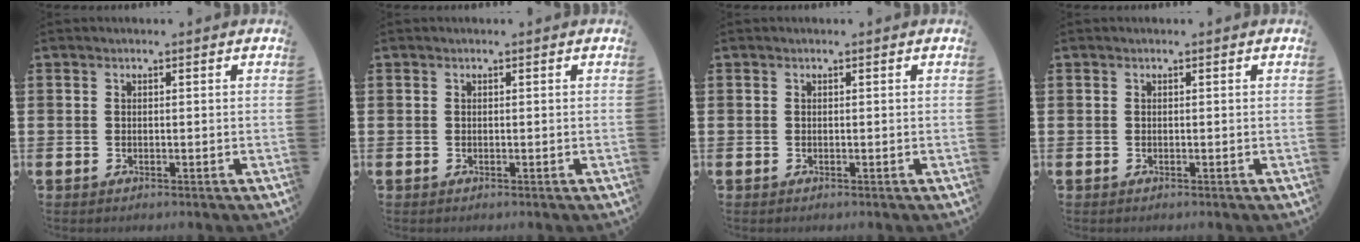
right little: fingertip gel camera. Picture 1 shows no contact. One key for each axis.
{"total": 0.0}
{"total": 0.0}
{"total": 0.0}